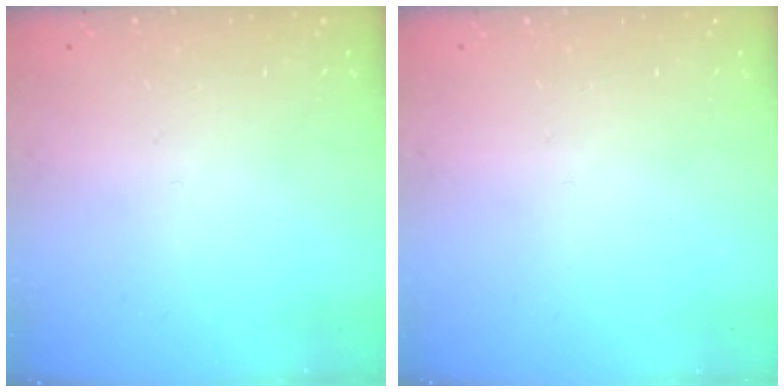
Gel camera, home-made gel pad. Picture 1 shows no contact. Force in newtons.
{"total": 0.0}